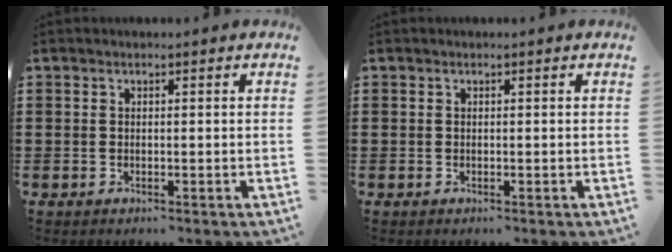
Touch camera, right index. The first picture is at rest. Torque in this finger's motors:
{"motor_torque": [-0.22, 0.79, 0.00, -0.01]}